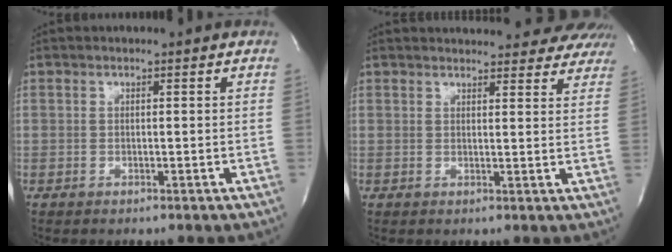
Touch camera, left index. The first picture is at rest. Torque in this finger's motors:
{"motor_torque": [0.12, -0.21, 0.23, 0.07]}